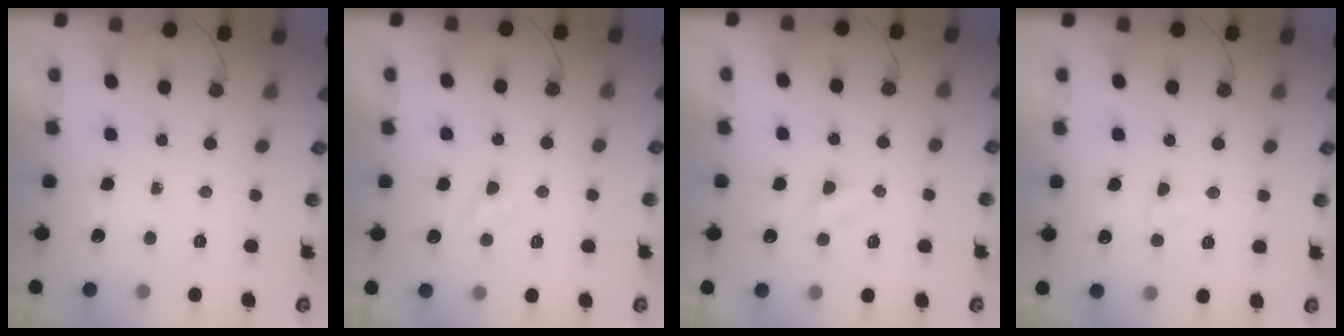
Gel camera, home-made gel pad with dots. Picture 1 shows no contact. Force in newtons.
{"total": 3.3, "press": 3.2, "slide": 0.5}
{"total": 4.2, "press": 4.2, "slide": 0.4}
{"total": 3.0, "press": 3.0, "slide": 0.3}